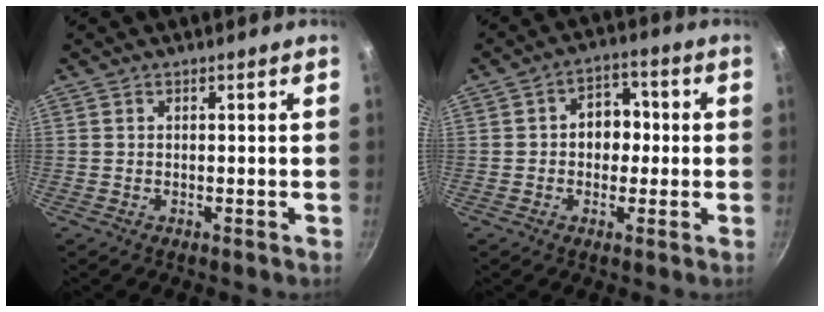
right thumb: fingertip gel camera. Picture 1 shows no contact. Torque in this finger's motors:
{"motor_torque": [-0.60, 0.18, -0.01, 0.12, -0.03]}